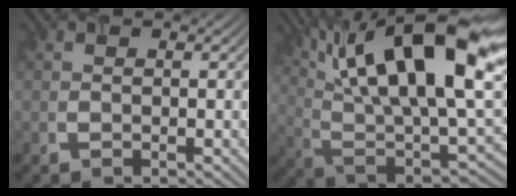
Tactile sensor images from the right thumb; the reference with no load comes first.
{"total": 20.9, "force": [10.0, 7.2, 16.9], "torque": [-0.296, 0.032, 0.175]}